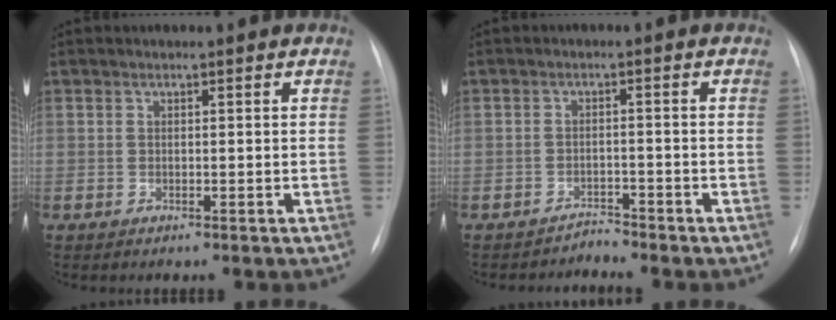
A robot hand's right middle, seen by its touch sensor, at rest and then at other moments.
{"total": 2.0, "force": [-1.8, 0.0, -0.8], "torque": [0.022, -0.010, -0.029]}